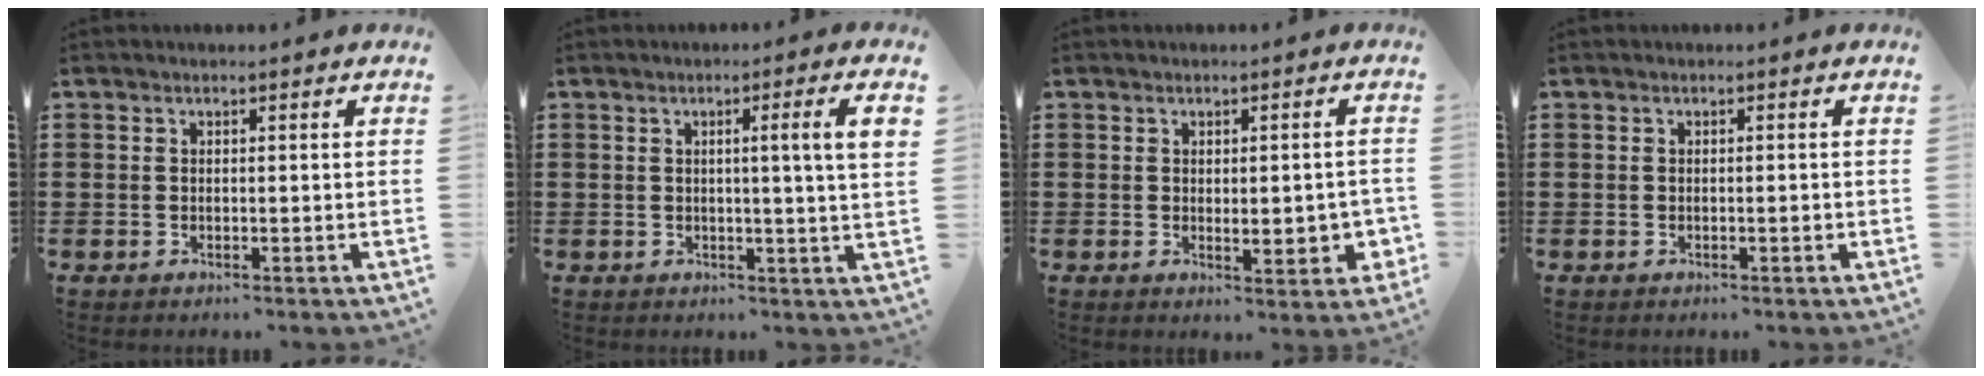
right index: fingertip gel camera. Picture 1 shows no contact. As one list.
[{"total": 5.2, "force": [1.2, -0.7, 5.0], "torque": [-0.087, -0.011, 0.014]}, {"total": 3.6, "force": [-0.1, 1.4, 3.3], "torque": [-0.043, 0.001, -0.004]}, {"total": 0.7, "force": [-0.2, 0.2, 0.6], "torque": [-0.012, -0.002, -0.003]}]